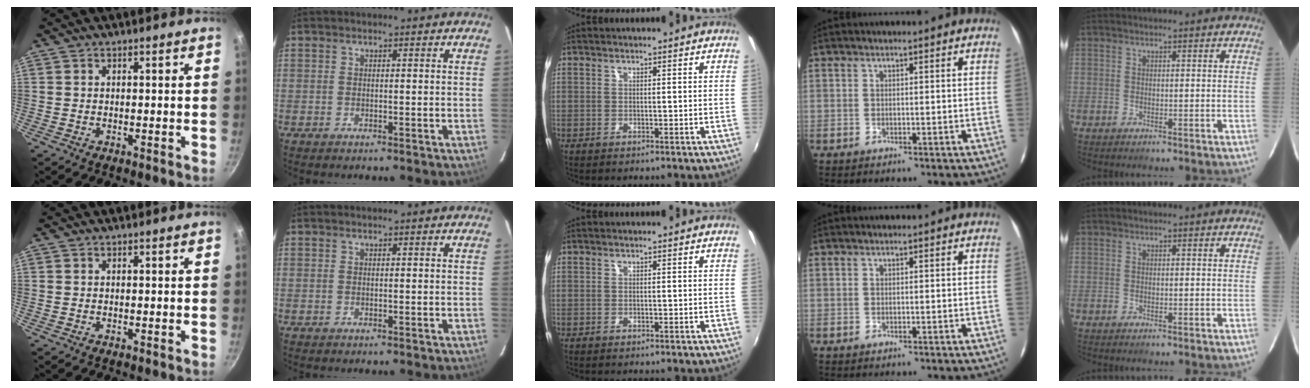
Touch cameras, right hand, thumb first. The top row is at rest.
{}